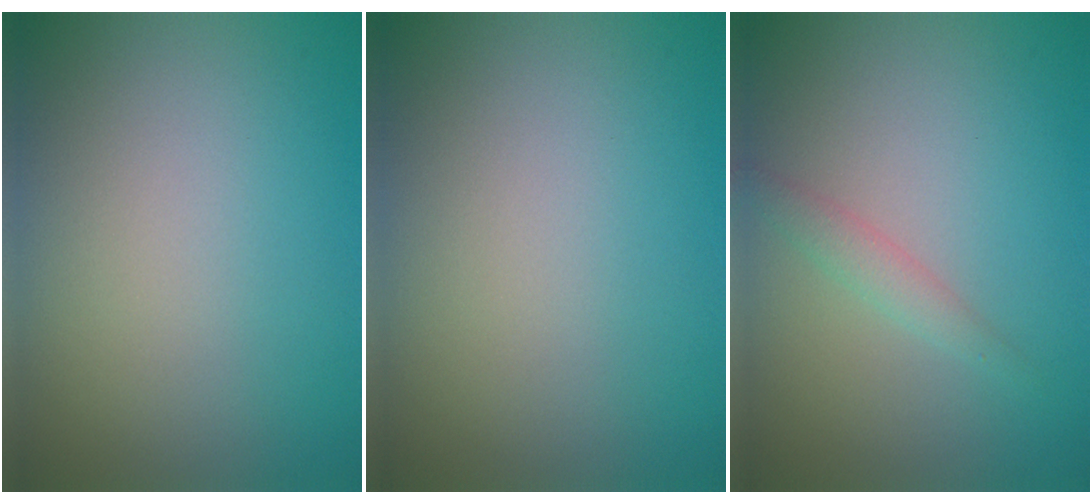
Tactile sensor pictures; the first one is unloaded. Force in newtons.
{"total": 0.0}
{"total": 1.5, "press": 1.5, "slide": 0.1}